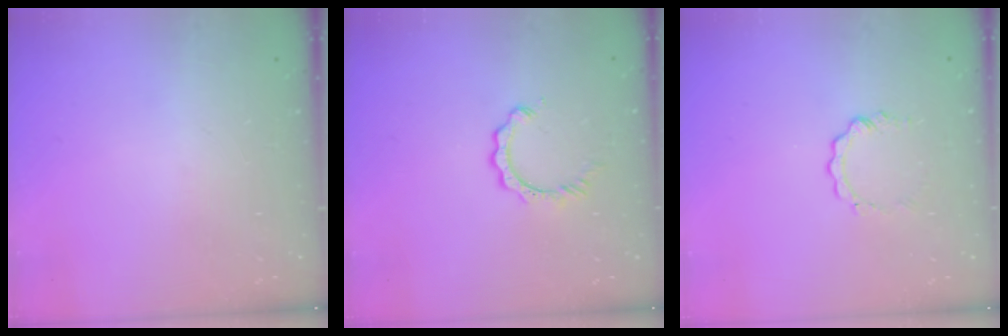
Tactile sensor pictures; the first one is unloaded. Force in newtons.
{"total": 2.9, "press": 2.9, "slide": 0.5}
{"total": 3.7, "press": 3.7, "slide": 0.4}